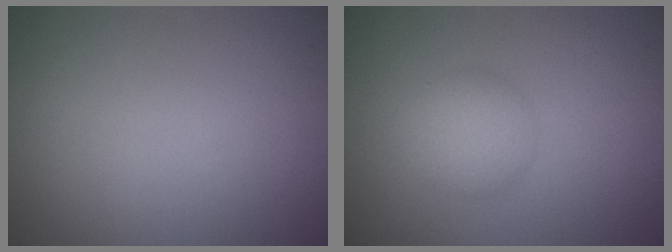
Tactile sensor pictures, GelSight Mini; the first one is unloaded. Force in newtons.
{"total": 2.9, "press": 2.9, "slide": 0.0}